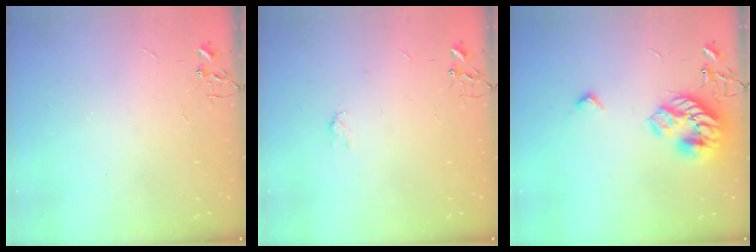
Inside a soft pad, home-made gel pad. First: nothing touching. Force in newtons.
{"total": 3.0, "press": 2.9, "slide": 0.6}
{"total": 17.8, "press": 17.8, "slide": 0.7}